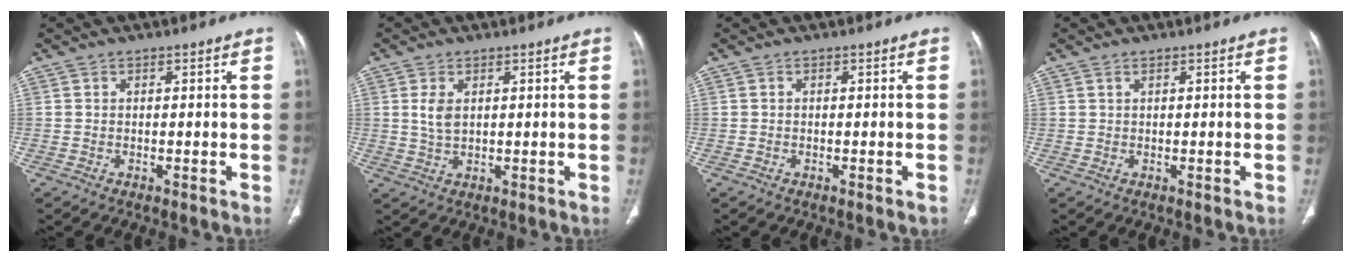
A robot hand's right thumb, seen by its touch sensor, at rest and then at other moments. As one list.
[{"total": 3.6, "force": [1.0, 2.0, 2.8], "torque": [-0.056, -0.003, 0.025]}, {"total": 0.6, "force": [-0.4, 0.2, 0.5], "torque": [-0.005, 0.000, -0.005]}, {"total": 0.6, "force": [0.4, 0.2, 0.3], "torque": [-0.009, 0.002, 0.009]}]